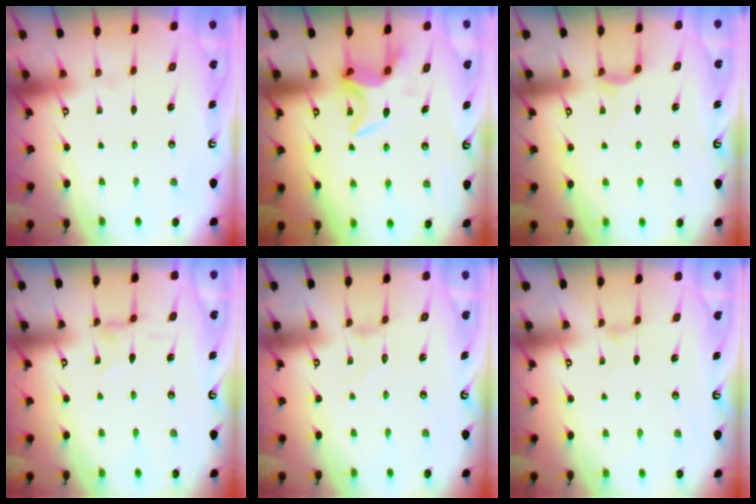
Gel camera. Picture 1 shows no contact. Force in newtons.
{"total": 6.2, "press": 6.2, "slide": 0.3}
{"total": 5.1, "press": 5.0, "slide": 0.8}
{"total": 1.2, "press": 1.2, "slide": 0.3}
{"total": 0.0}
{"total": 1.8, "press": 1.8, "slide": 0.3}